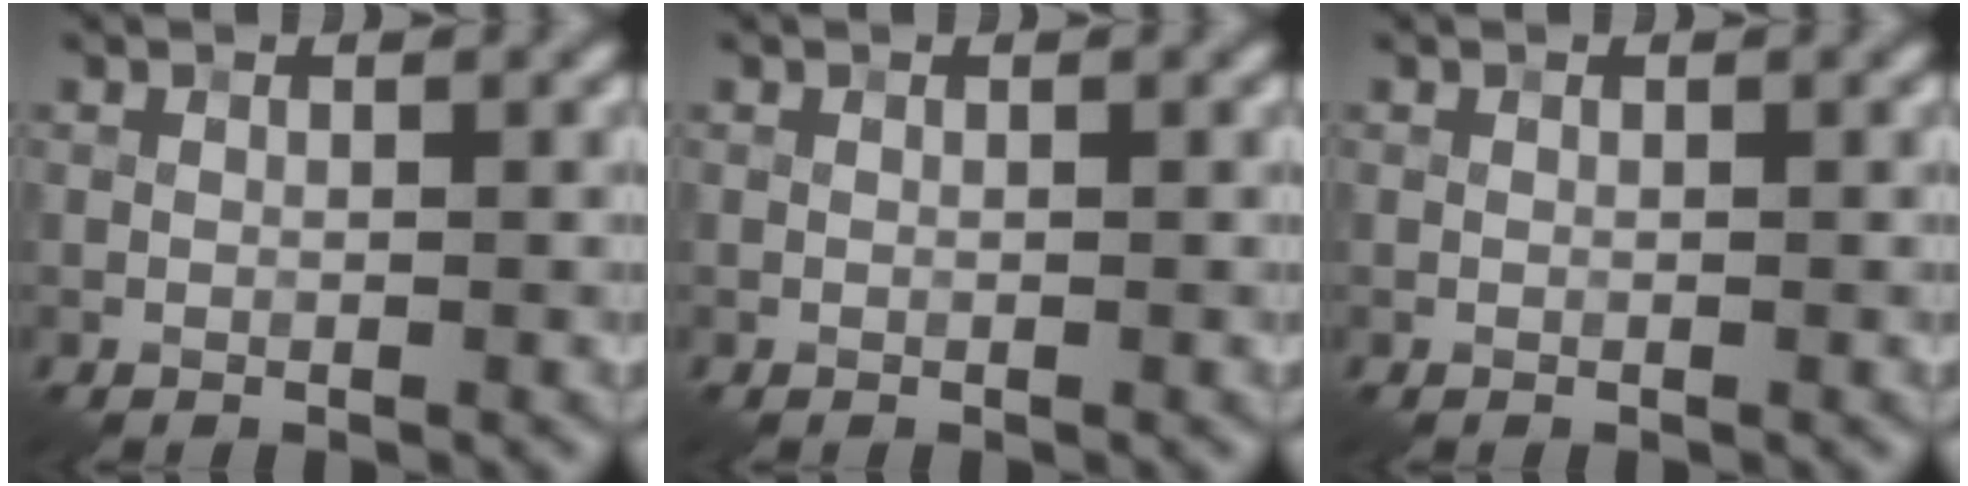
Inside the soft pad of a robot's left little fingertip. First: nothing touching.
{"total": 0.0}
{"total": 0.0}